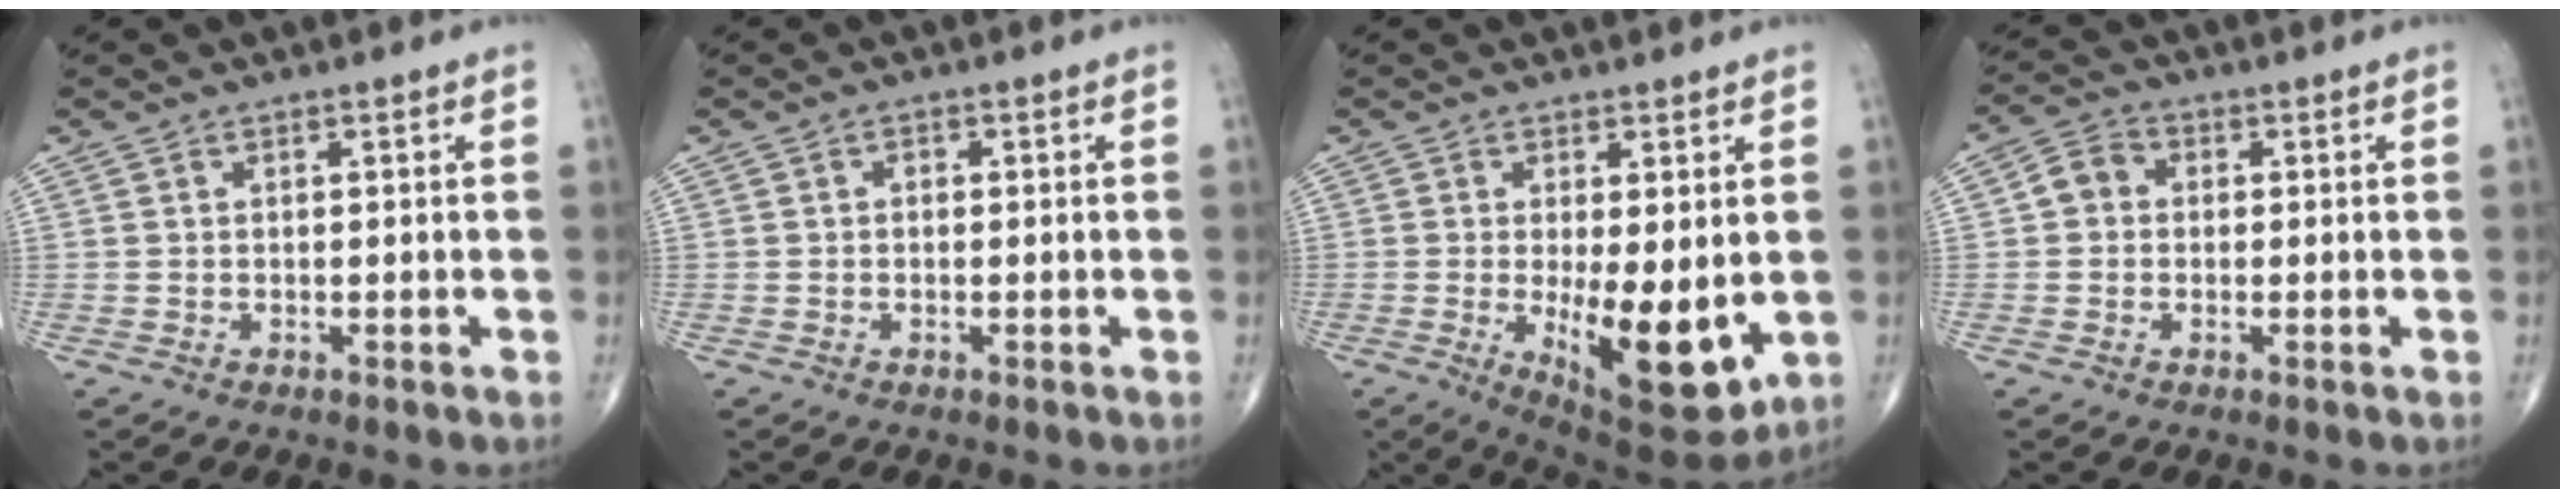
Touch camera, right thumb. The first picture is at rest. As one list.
[{"total": 0.8, "force": [0.0, 0.6, 0.5], "torque": [-0.005, 0.003, -0.002]}, {"total": 13.3, "force": [-2.0, 5.0, 12.2], "torque": [-0.170, -0.030, -0.014]}, {"total": 4.3, "force": [0.0, 3.7, 2.2], "torque": [-0.026, 0.013, -0.010]}]